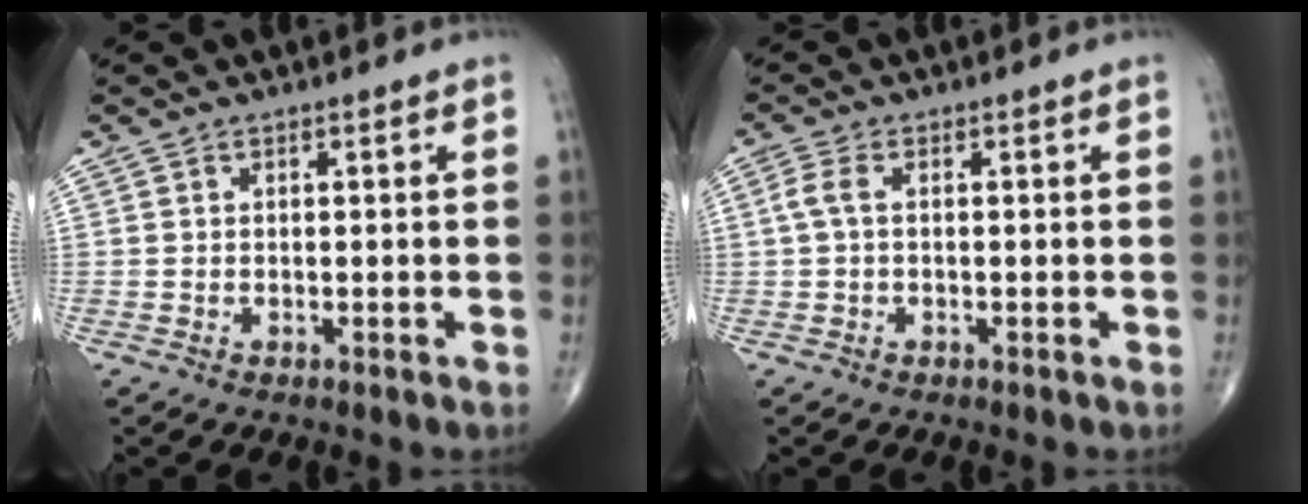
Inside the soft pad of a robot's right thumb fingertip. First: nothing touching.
{"total": 2.7, "force": [0.1, 1.3, 2.4], "torque": [-0.061, 0.006, -0.001]}